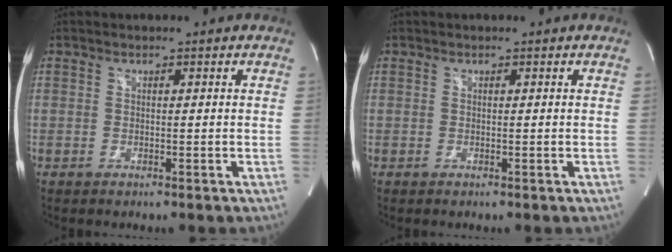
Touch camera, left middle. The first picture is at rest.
{"total": 0.0}